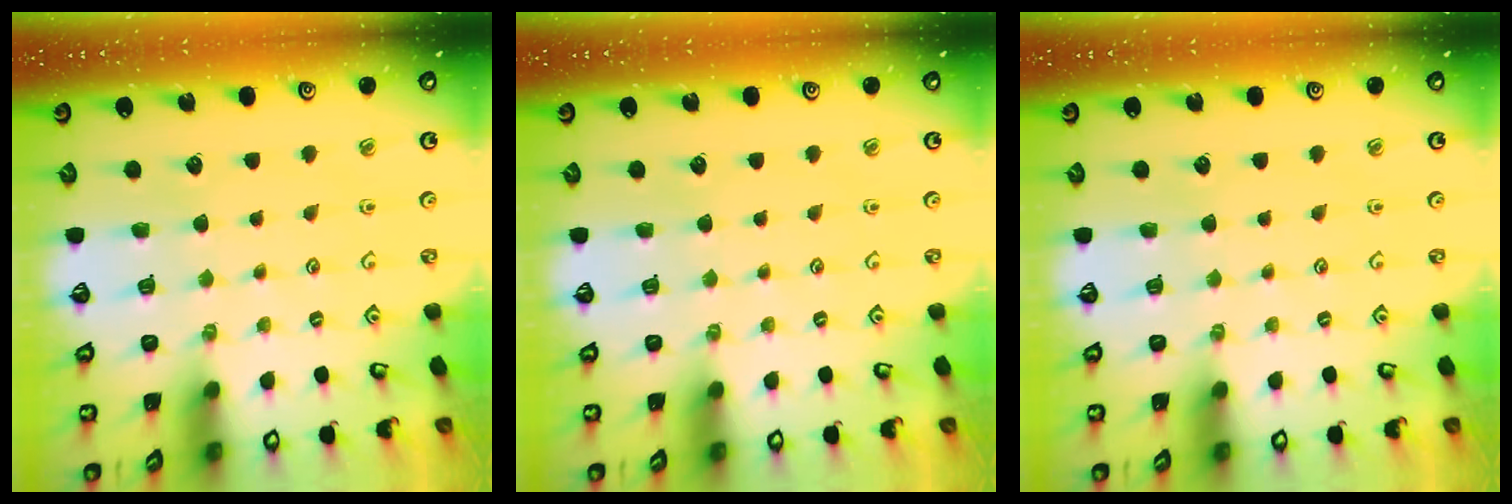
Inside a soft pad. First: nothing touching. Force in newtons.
{"total": 0.0}
{"total": 0.0}